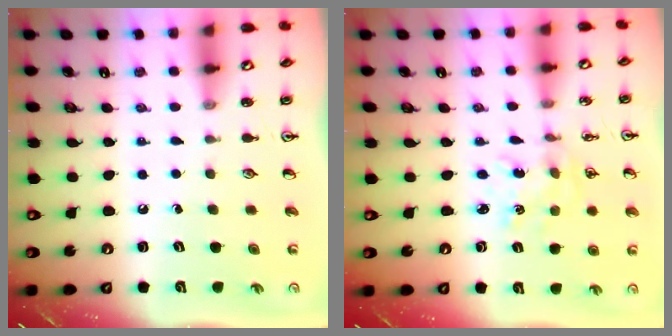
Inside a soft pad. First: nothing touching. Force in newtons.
{"total": 2.4, "press": 2.3, "slide": 0.3}